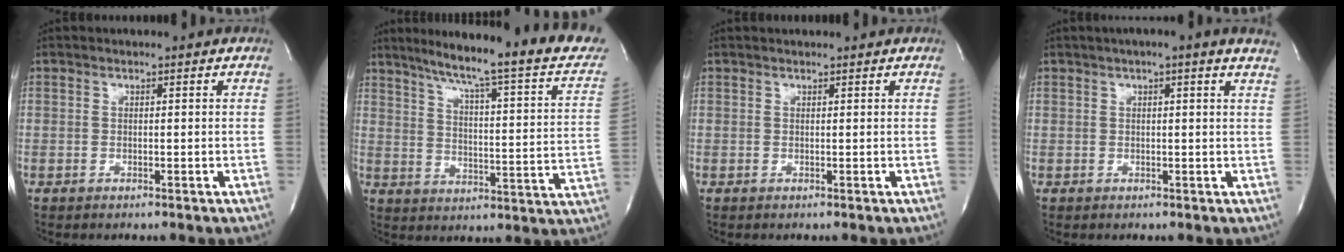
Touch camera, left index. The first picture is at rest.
{"total": 24.5, "force": [19.5, 1.8, 14.7], "torque": [-0.212, -0.022, 0.246]}
{"total": 1.5, "force": [1.4, 0.1, 0.5], "torque": [-0.007, 0.014, 0.020]}
{"total": 6.6, "force": [4.7, 0.2, 4.6], "torque": [-0.062, 0.017, 0.045]}